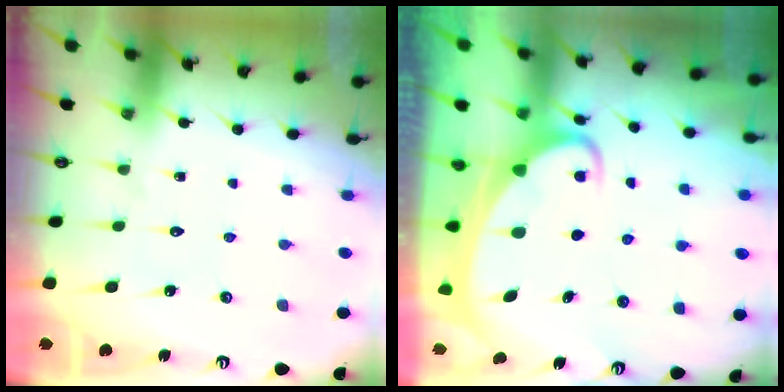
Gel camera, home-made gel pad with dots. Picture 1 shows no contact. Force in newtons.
{"total": 3.1, "press": 3.1, "slide": 0.3}